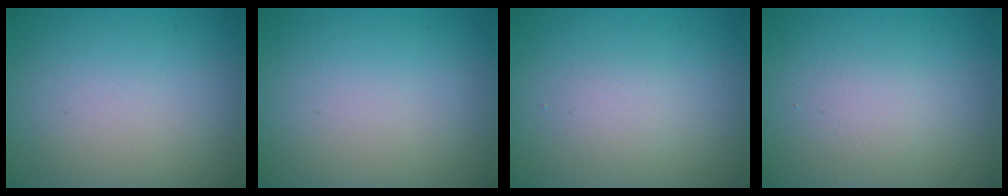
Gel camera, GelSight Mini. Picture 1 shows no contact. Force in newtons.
{"total": 0.0}
{"total": 1.3, "press": 1.3, "slide": 0.1}
{"total": 1.3, "press": 1.3, "slide": 0.1}